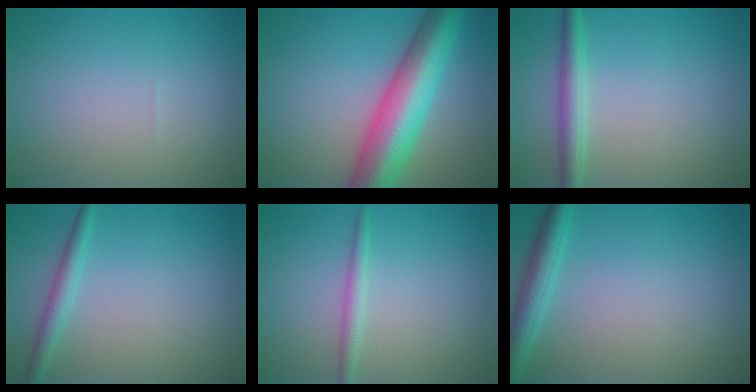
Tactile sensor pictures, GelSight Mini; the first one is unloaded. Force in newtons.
{"total": 9.9, "press": 9.9, "slide": 0.2}
{"total": 2.7, "press": 2.7, "slide": 0.1}
{"total": 1.9, "press": 1.9, "slide": 0.2}
{"total": 1.4, "press": 1.4, "slide": 0.1}
{"total": 3.3, "press": 3.3, "slide": 0.1}